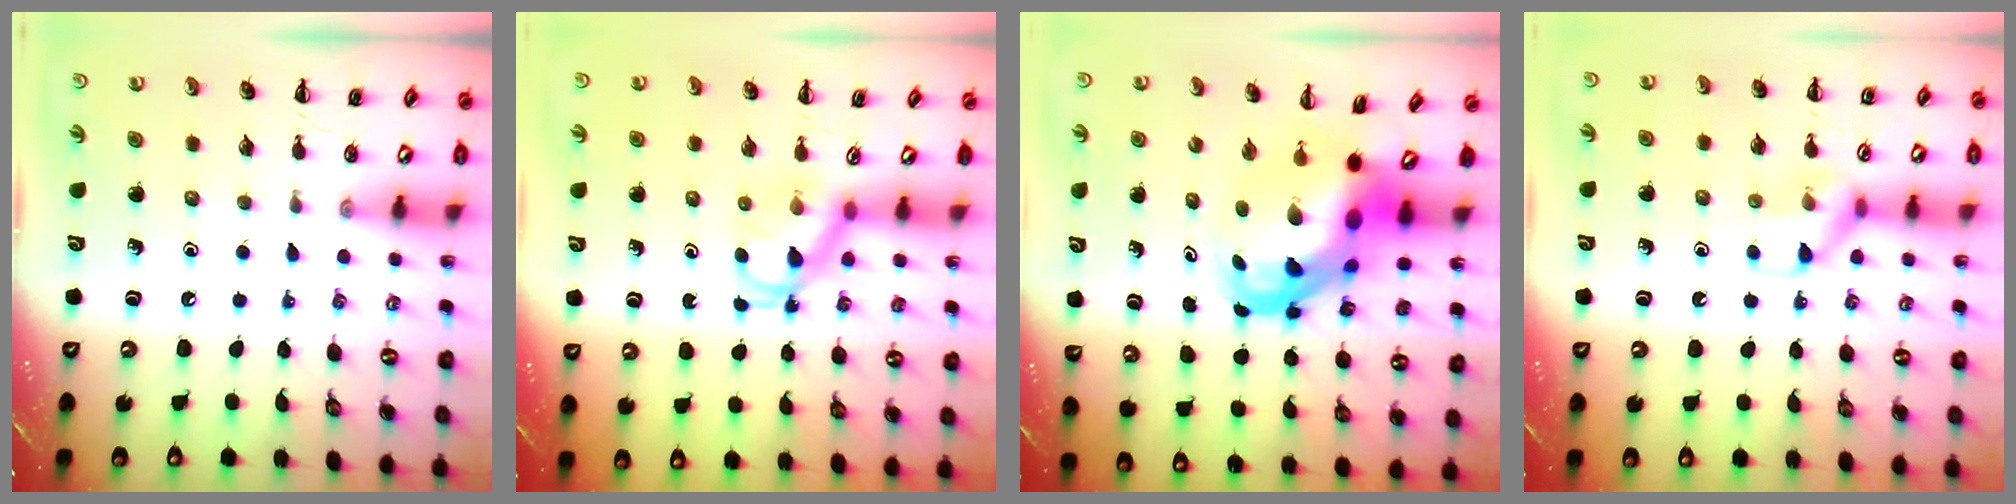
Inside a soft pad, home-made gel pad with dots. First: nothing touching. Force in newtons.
{"total": 4.3, "press": 4.2, "slide": 0.7}
{"total": 7.7, "press": 7.3, "slide": 2.2}
{"total": 8.6, "press": 8.6, "slide": 0.6}